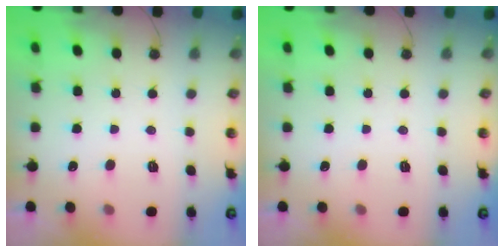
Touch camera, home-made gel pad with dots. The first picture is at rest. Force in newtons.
{"total": 0.0}